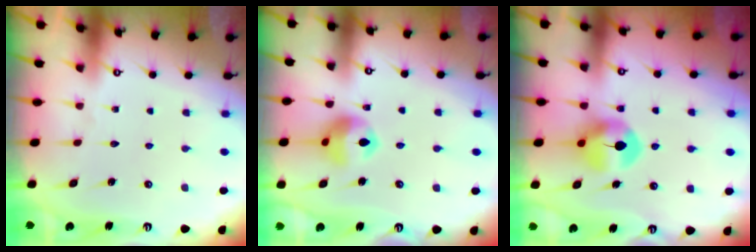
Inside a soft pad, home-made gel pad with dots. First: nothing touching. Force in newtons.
{"total": 11.2, "press": 11.1, "slide": 1.5}
{"total": 7.6, "press": 7.6, "slide": 0.4}